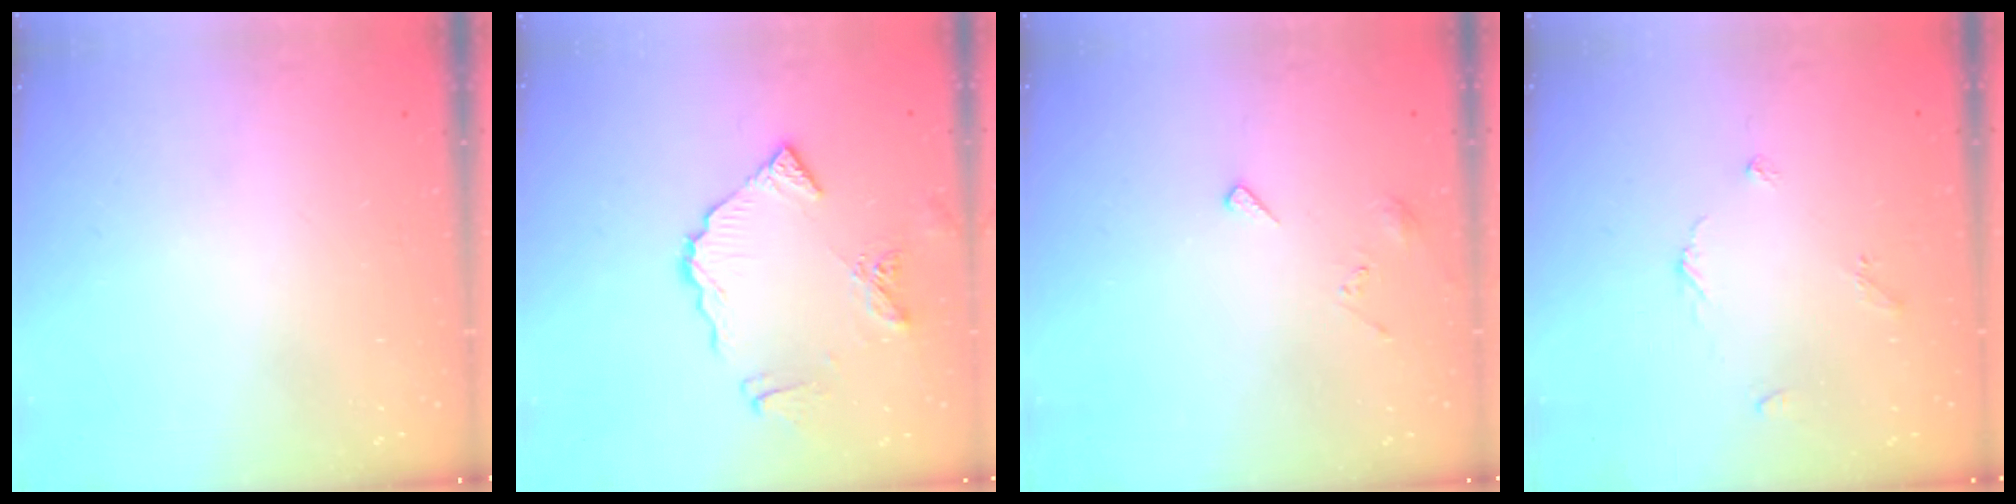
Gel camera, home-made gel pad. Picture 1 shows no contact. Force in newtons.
{"total": 10.9, "press": 10.8, "slide": 1.3}
{"total": 4.9, "press": 4.8, "slide": 0.6}
{"total": 2.9, "press": 2.9, "slide": 0.4}